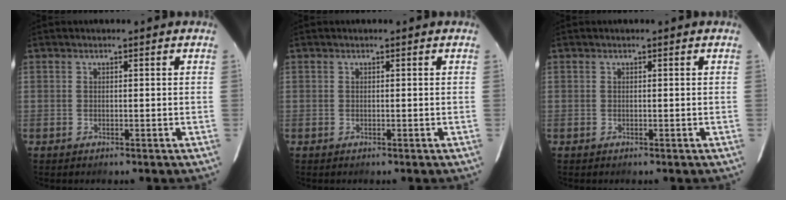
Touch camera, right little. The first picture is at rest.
{"total": 0.0}
{"total": 0.0}